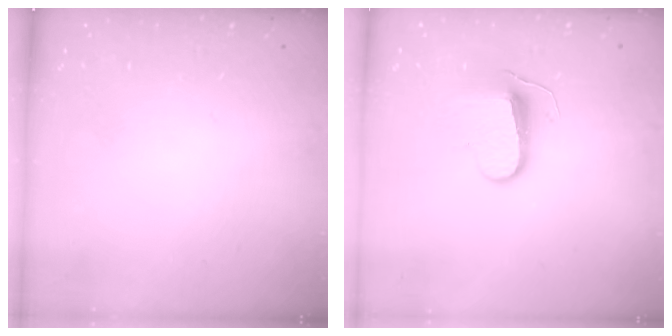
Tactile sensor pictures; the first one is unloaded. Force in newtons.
{"total": 9.0, "press": 9.0, "slide": 0.5}